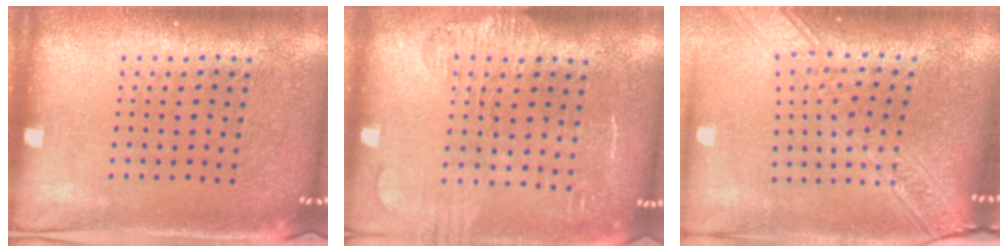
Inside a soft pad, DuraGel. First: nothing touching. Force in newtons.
{"total": 1.8, "press": 1.5, "slide": 1.0}
{"total": 2.7, "press": 2.1, "slide": 1.7}